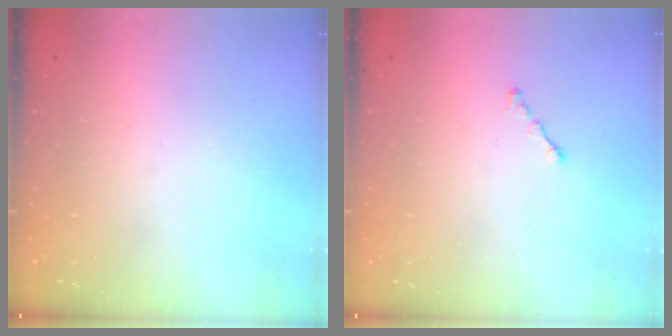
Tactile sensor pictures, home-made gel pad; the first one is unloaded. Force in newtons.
{"total": 0.6, "press": 0.5, "slide": 0.4}